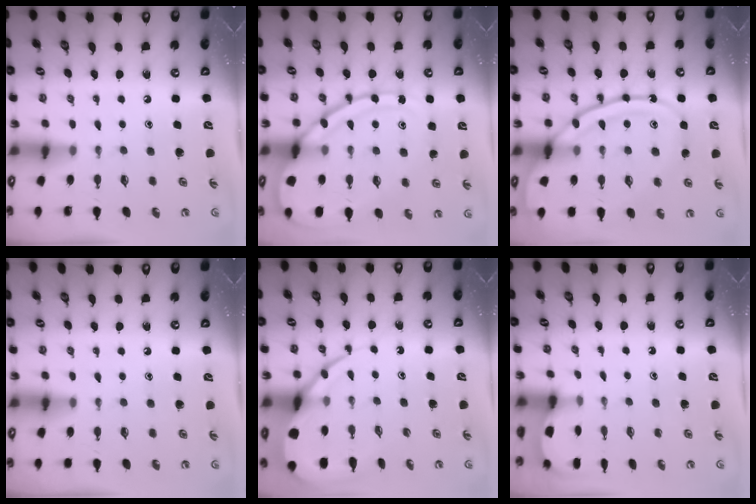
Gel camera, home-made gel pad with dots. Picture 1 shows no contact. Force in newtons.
{"total": 17.2, "press": 17.1, "slide": 1.8}
{"total": 18.3, "press": 18.2, "slide": 1.8}
{"total": 2.2, "press": 2.2, "slide": 0.3}
{"total": 10.4, "press": 10.3, "slide": 1.1}
{"total": 1.3, "press": 1.3, "slide": 0.1}